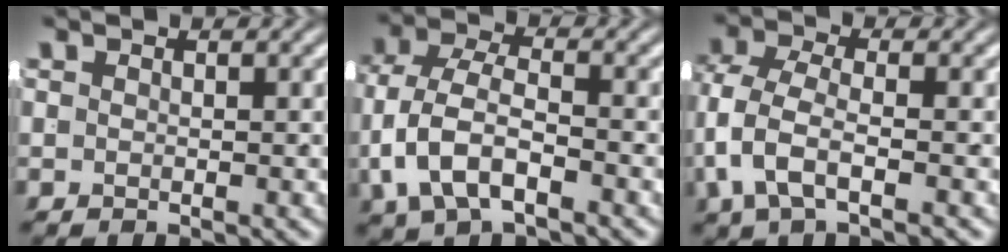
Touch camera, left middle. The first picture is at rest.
{"total": 6.4, "force": [-1.3, 4.3, 4.6], "torque": [-0.115, -0.030, -0.006]}
{"total": 5.3, "force": [-1.5, 3.3, 3.9], "torque": [-0.105, -0.030, -0.012]}